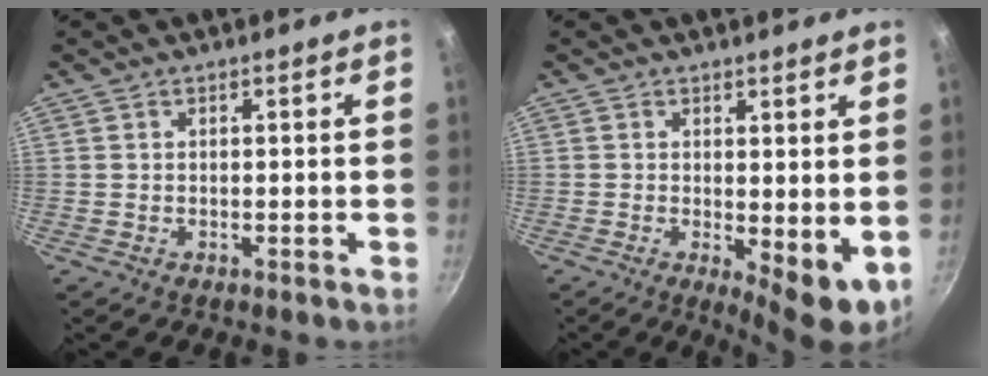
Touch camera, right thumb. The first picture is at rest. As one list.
[{"total": 6.3, "force": [0.3, 2.3, 5.9], "torque": [-0.079, -0.019, 0.009]}]